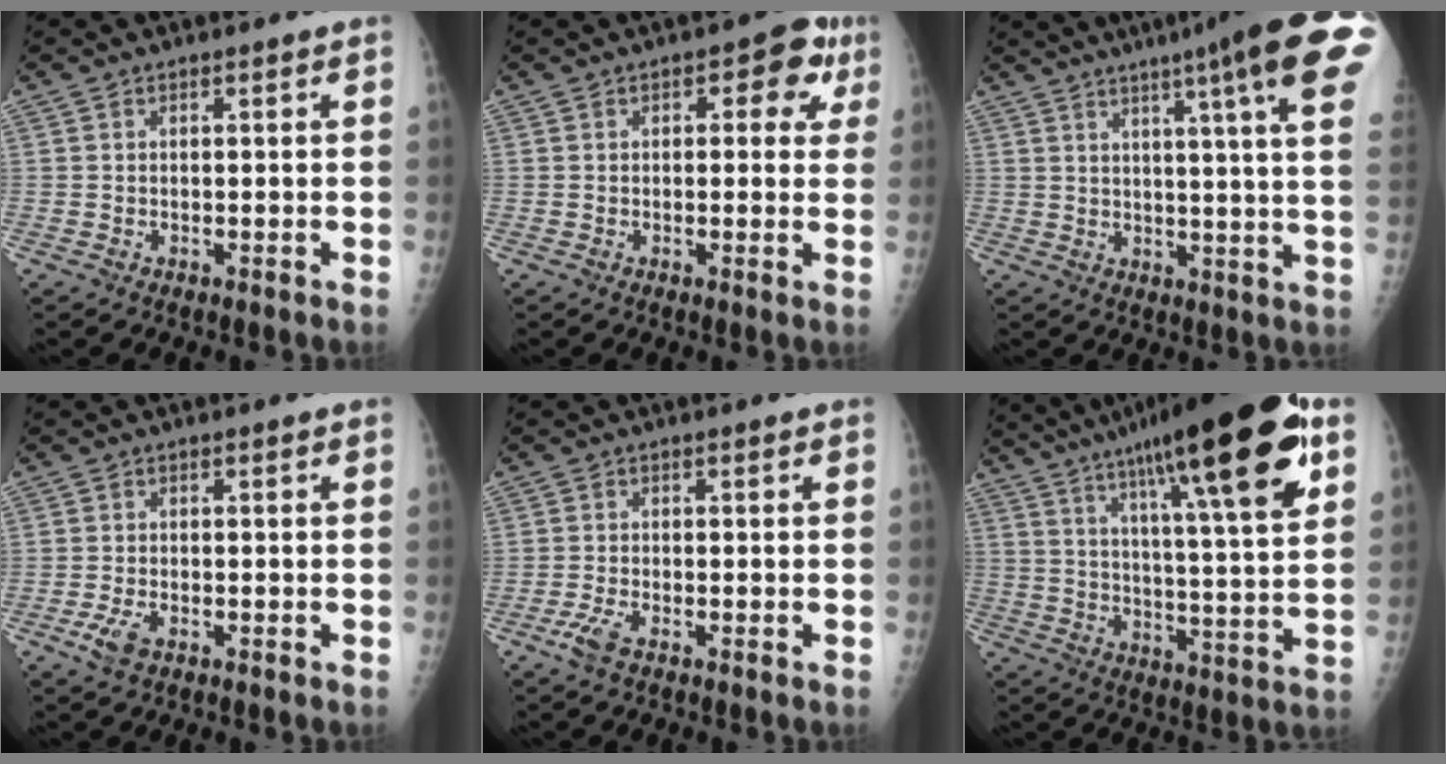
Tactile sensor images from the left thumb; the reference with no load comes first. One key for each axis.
{"total": 6.4, "fx": 2.1, "fy": 3.7, "fz": 4.8, "tx": -0.011, "ty": 0.004, "tz": 0.012}
{"total": 19.3, "fx": 10.7, "fy": 1.1, "fz": 16.1, "tx": -0.211, "ty": -0.024, "tz": 0.117}
{"total": 3.3, "fx": -1.7, "fy": 1.5, "fz": 2.3, "tx": -0.055, "ty": 0.002, "tz": -0.033}
{"total": 3.1, "fx": -1.9, "fy": 0.9, "fz": 2.3, "tx": -0.059, "ty": 0.005, "tz": -0.041}
{"total": 25.8, "fx": 13.6, "fy": 4.8, "fz": 21.4, "tx": -0.319, "ty": -0.026, "tz": 0.208}